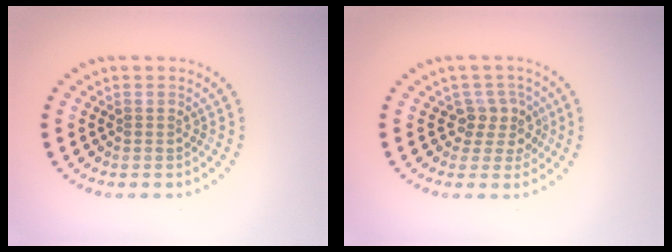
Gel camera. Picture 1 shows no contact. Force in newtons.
{"total": 2.6, "press": 2.0, "slide": 1.7}